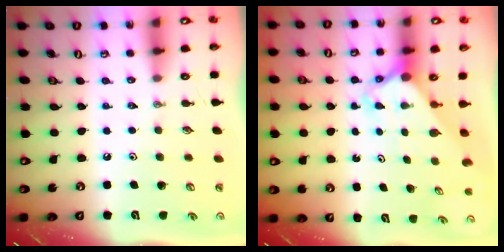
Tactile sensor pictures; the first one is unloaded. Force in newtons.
{"total": 2.6, "press": 2.6, "slide": 0.2}